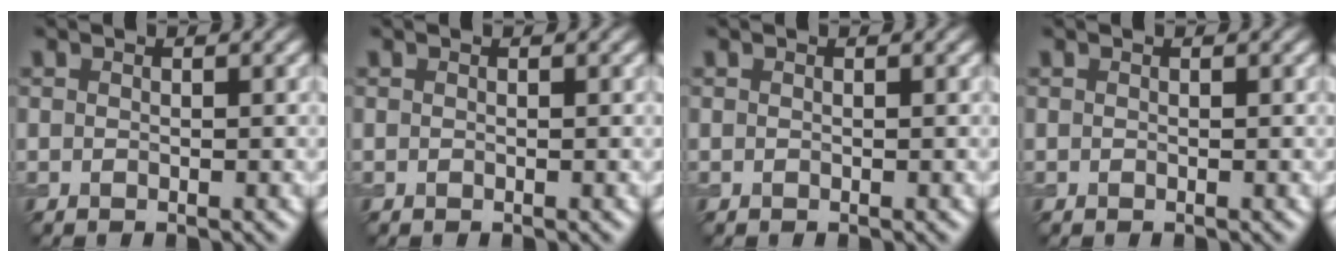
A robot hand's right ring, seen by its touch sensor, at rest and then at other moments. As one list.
[{"total": 0.0}, {"total": 0.0}, {"total": 0.0}]